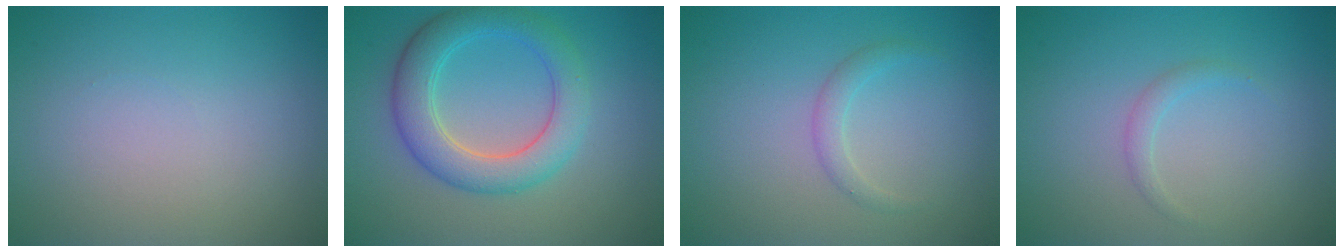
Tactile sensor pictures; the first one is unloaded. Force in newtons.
{"total": 5.3, "press": 5.3, "slide": 0.2}
{"total": 0.9, "press": 0.9, "slide": 0.0}
{"total": 1.0, "press": 1.0, "slide": 0.1}